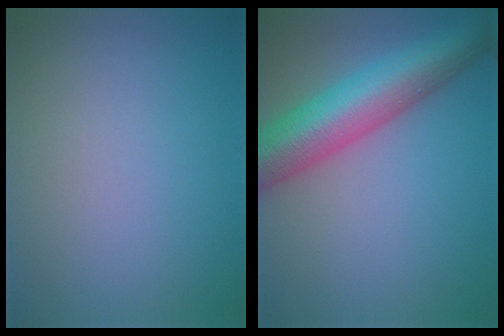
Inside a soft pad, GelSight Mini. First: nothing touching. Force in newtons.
{"total": 9.1, "press": 9.1, "slide": 0.3}